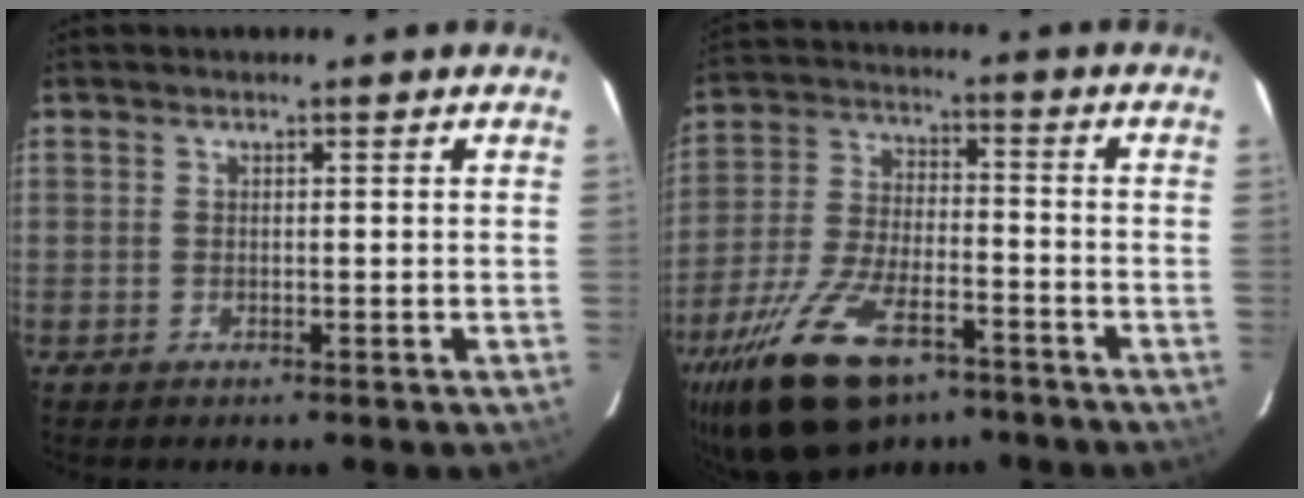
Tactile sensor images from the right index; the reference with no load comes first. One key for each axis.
{"total": 19.8, "fx": -12.5, "fy": 9.1, "fz": 12.4, "tx": -0.265, "ty": -0.028, "tz": -0.217}